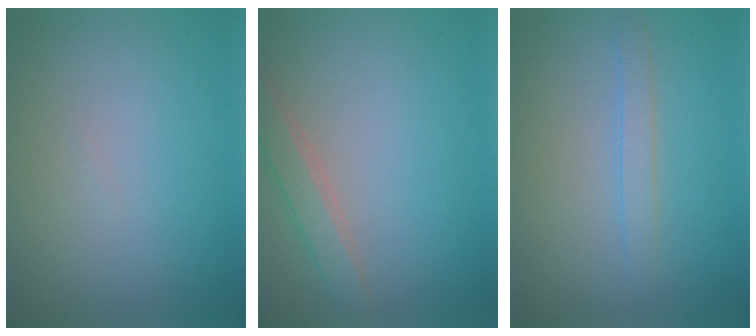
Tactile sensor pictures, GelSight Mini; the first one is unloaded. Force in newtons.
{"total": 2.7, "press": 2.7, "slide": 0.1}
{"total": 1.8, "press": 1.8, "slide": 0.0}